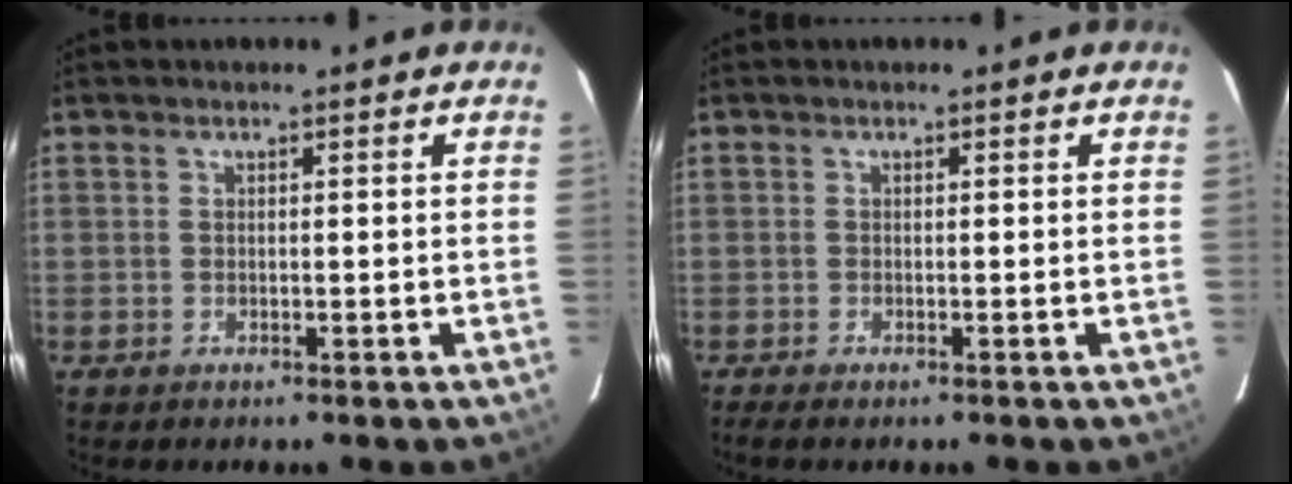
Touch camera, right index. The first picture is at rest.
{"total": 3.7, "force": [-3.0, 0.6, 2.2], "torque": [-0.035, -0.008, -0.048]}